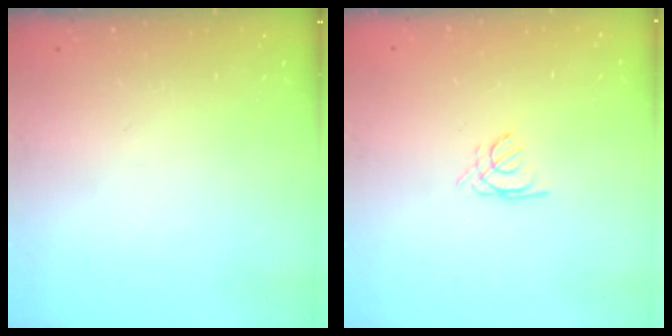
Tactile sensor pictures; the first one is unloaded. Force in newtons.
{"total": 1.7, "press": 1.6, "slide": 0.4}